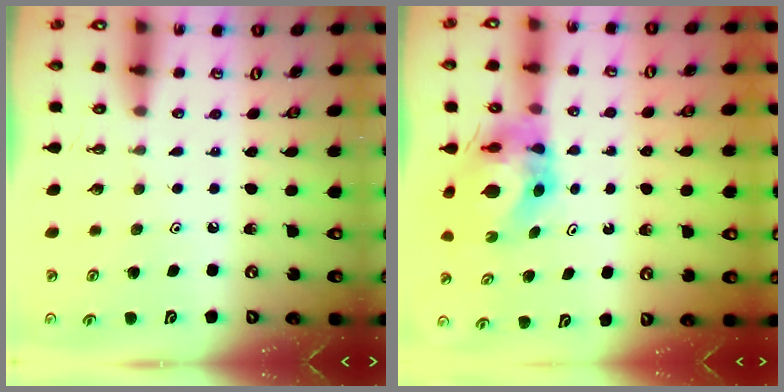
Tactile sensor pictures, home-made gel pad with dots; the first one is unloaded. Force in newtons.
{"total": 8.1, "press": 8.1, "slide": 0.9}